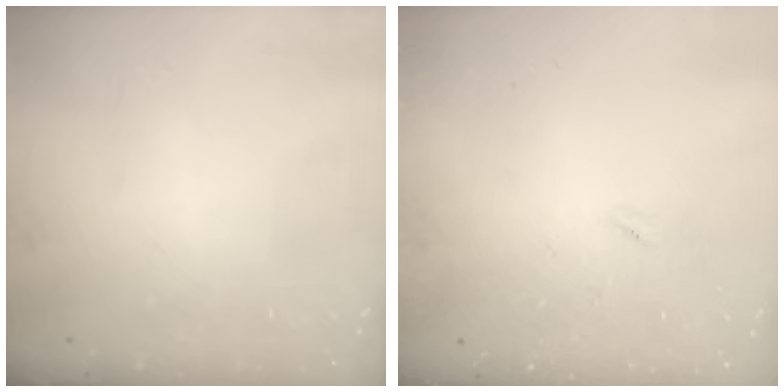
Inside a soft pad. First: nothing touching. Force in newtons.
{"total": 0.5, "press": 0.3, "slide": 0.4}